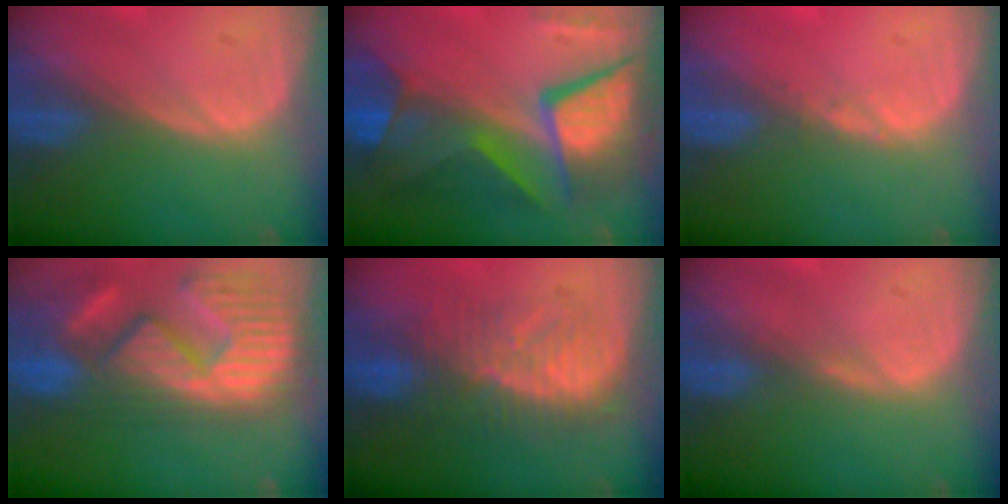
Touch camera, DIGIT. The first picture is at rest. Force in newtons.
{"total": 11.8, "press": 11.7, "slide": 1.2}
{"total": 0.6, "press": 0.5, "slide": 0.3}
{"total": 14.7, "press": 12.3, "slide": 8.1}
{"total": 8.4, "press": 8.2, "slide": 2.0}
{"total": 0.7, "press": 0.7, "slide": 0.2}